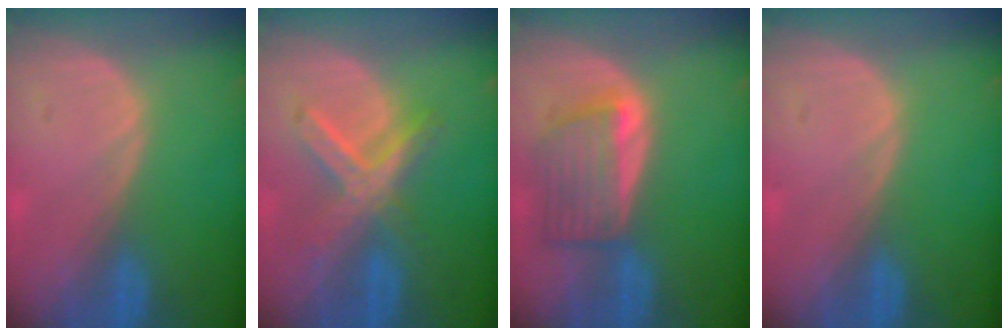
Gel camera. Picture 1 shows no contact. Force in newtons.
{"total": 6.9, "press": 6.2, "slide": 3.0}
{"total": 6.2, "press": 6.2, "slide": 0.4}
{"total": 0.0}